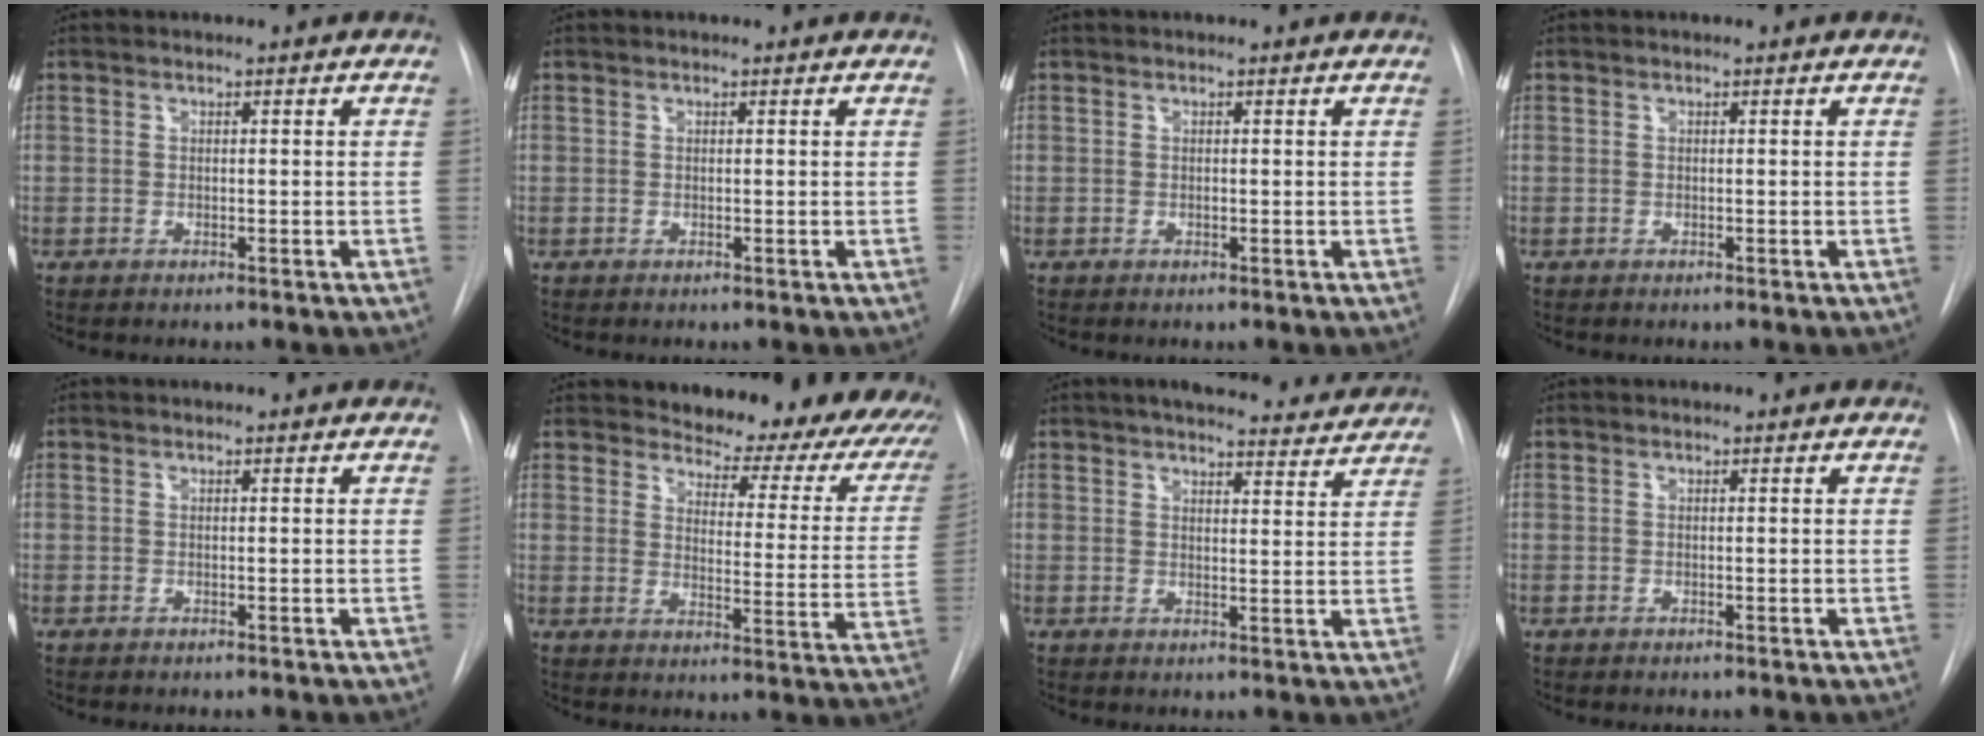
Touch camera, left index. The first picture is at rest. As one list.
[{"total": 0.7, "force": [0.7, 0.2, 0.1], "torque": [-0.006, 0.011, 0.008]}, {"total": 0.0}, {"total": 0.0}, {"total": 0.0}, {"total": 22.2, "force": [19.2, 6.9, 8.9], "torque": [-0.110, -0.066, 0.211]}, {"total": 15.1, "force": [13.8, 3.2, 5.2], "torque": [-0.054, 0.007, 0.165]}, {"total": 0.0}]